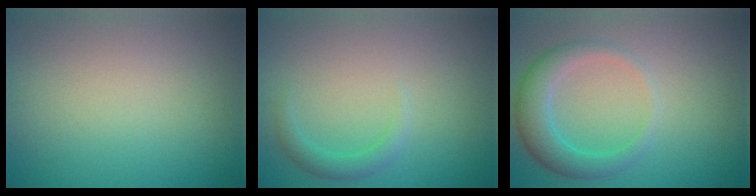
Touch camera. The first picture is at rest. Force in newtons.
{"total": 1.6, "press": 1.6, "slide": 0.1}
{"total": 3.9, "press": 3.9, "slide": 0.2}